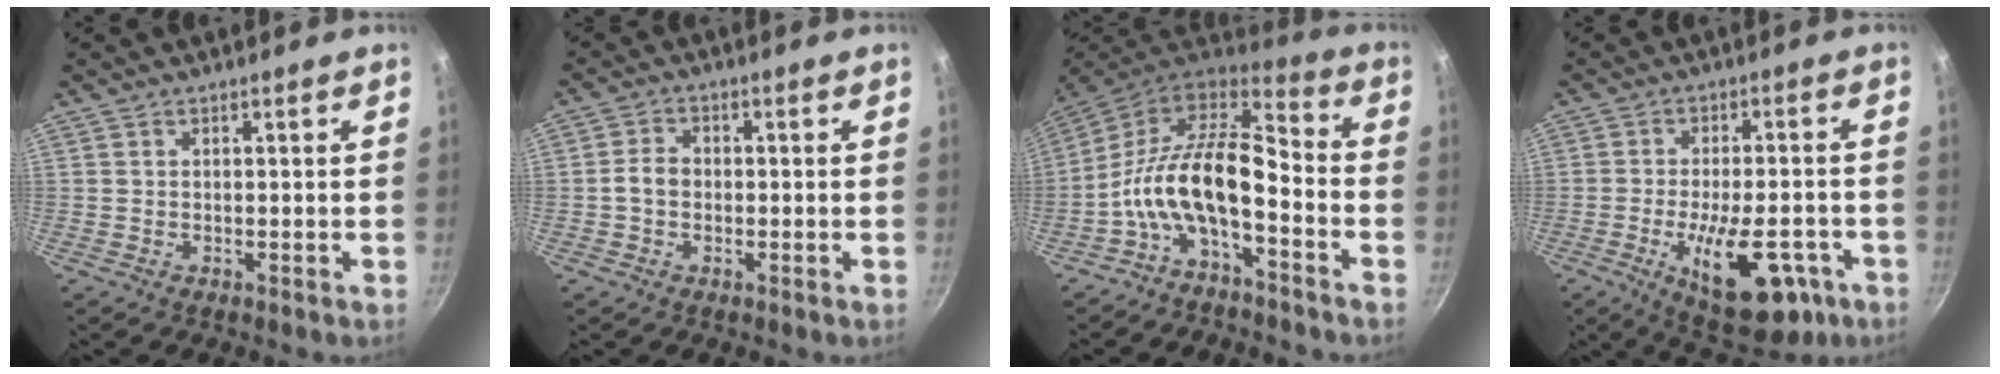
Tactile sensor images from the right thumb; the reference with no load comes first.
{"total": 3.5, "force": [-0.6, 2.6, 2.2], "torque": [-0.038, 0.013, -0.016]}
{"total": 14.3, "force": [-5.2, 5.7, 12.0], "torque": [-0.212, 0.092, -0.104]}
{"total": 15.4, "force": [-6.2, 6.5, 12.4], "torque": [-0.182, 0.015, -0.080]}